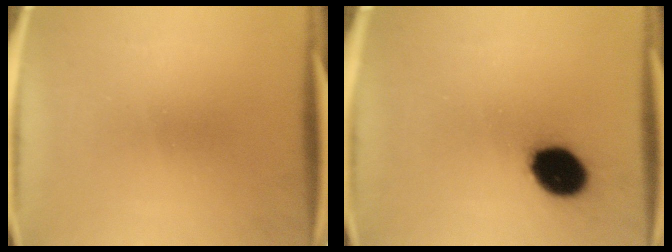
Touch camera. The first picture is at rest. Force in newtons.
{"total": 12.4}